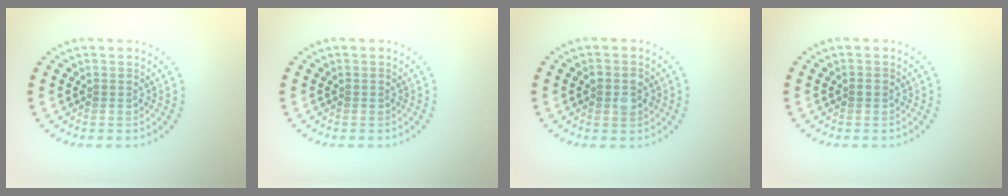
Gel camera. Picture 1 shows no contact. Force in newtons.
{"total": 0.0}
{"total": 2.4, "press": 2.4, "slide": 0.1}
{"total": 0.7, "press": 0.7, "slide": 0.0}